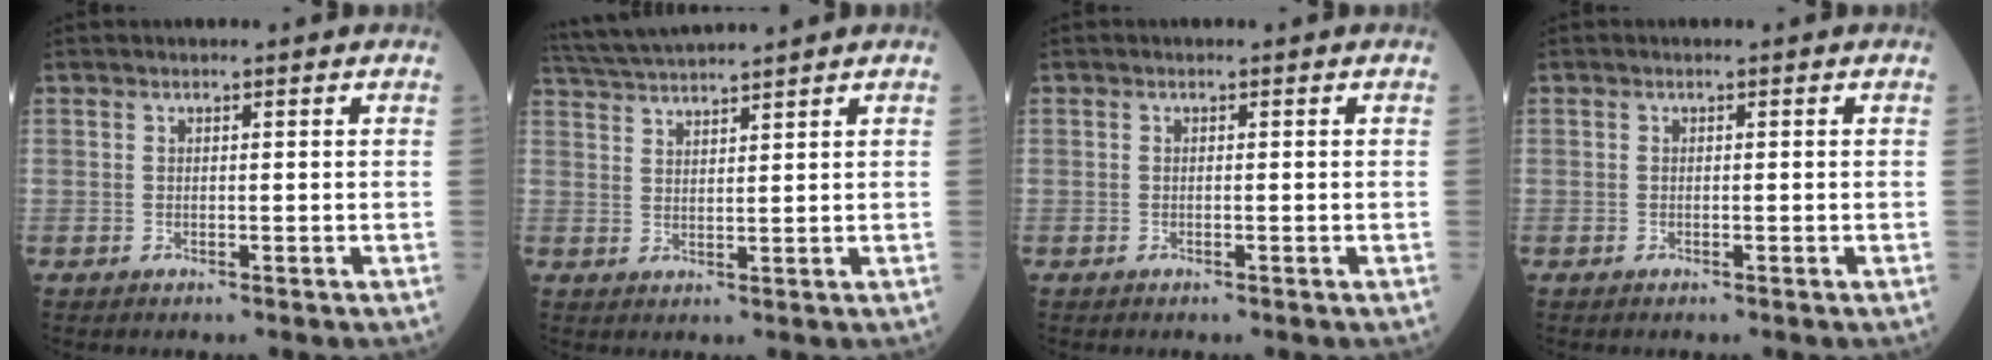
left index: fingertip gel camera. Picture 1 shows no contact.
{"total": 7.3, "force": [6.8, -1.3, 2.1], "torque": [-0.047, 0.025, 0.129]}
{"total": 0.0}
{"total": 0.0}